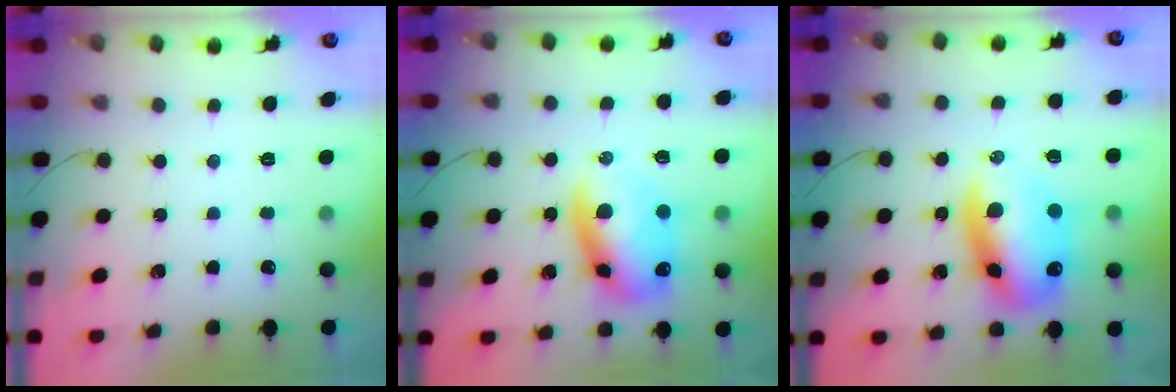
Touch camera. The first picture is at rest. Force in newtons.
{"total": 12.3, "press": 11.9, "slide": 2.9}
{"total": 14.5, "press": 14.0, "slide": 3.8}